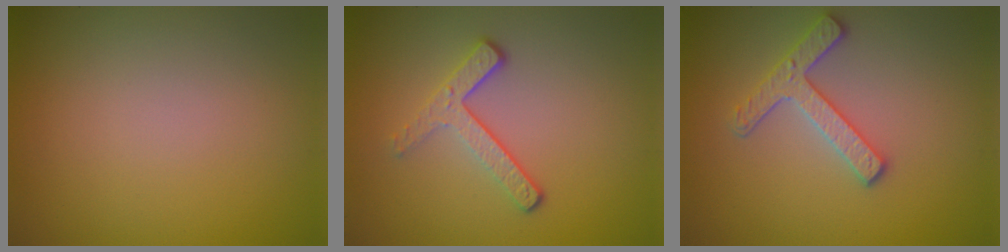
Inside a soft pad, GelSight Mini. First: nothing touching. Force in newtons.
{"total": 3.1, "press": 2.3, "slide": 2.1}
{"total": 2.8, "press": 2.7, "slide": 0.9}